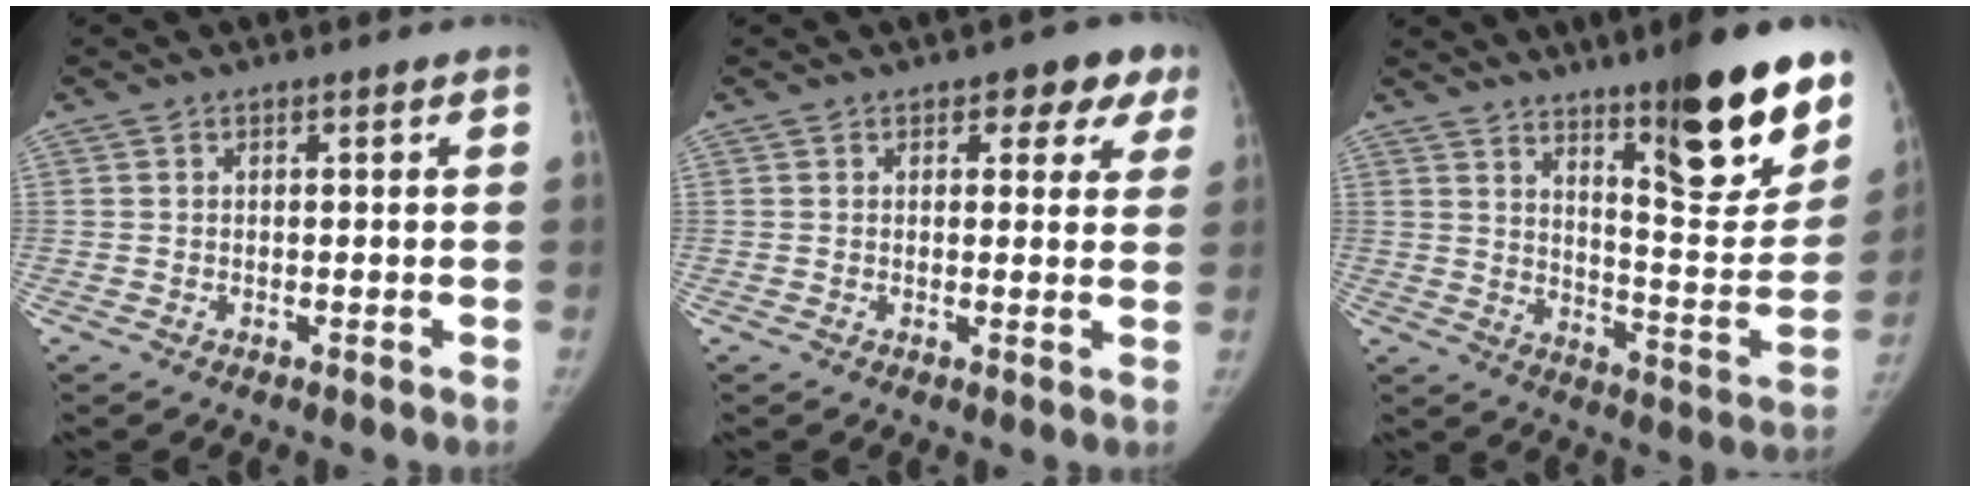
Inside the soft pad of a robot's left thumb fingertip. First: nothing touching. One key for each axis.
{"total": 5.9, "fx": 3.2, "fy": 3.5, "fz": 3.4, "tx": 0.007, "ty": -0.007, "tz": 0.029}
{"total": 22.0, "fx": 13.6, "fy": 4.3, "fz": 16.8, "tx": -0.198, "ty": -0.087, "tz": 0.211}